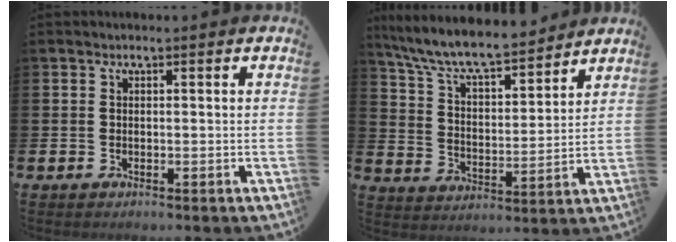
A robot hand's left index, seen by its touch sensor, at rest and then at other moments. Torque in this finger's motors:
{"motor_torque": [0.98, -1.16, 0.93, 0.21]}